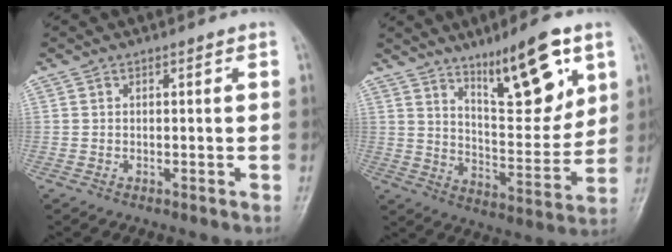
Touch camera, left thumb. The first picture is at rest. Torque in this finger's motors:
{"motor_torque": [0.51, 0.42, 1.40, -1.30, 0.15]}